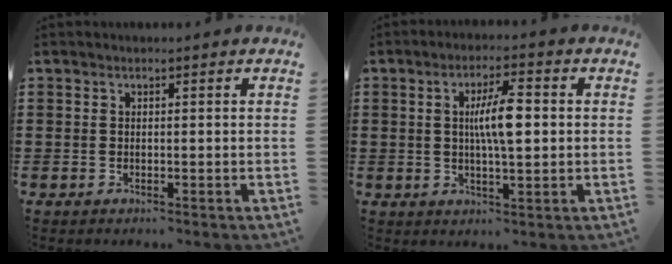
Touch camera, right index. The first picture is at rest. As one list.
[{"total": 6.9, "force": [0.8, 1.7, 6.6], "torque": [-0.123, 0.008, 0.009]}]